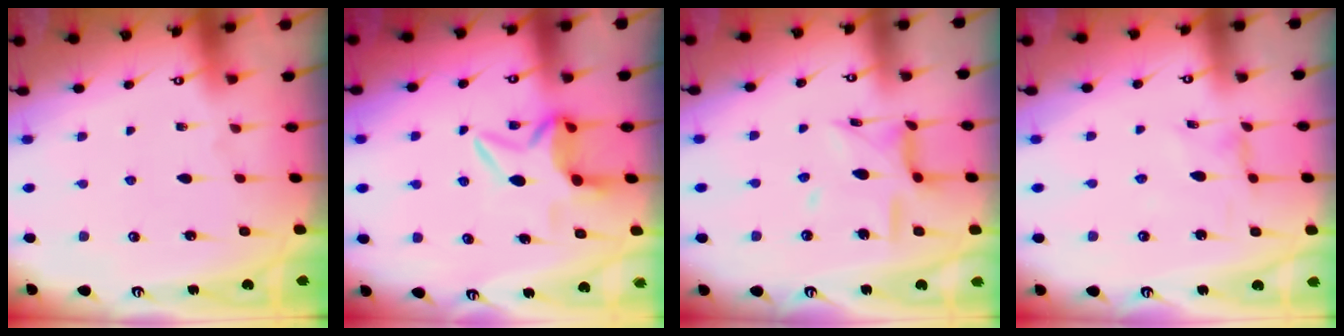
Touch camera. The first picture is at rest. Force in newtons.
{"total": 6.5, "press": 6.5, "slide": 0.9}
{"total": 12.1, "press": 12.1, "slide": 0.8}
{"total": 1.0, "press": 0.9, "slide": 0.3}